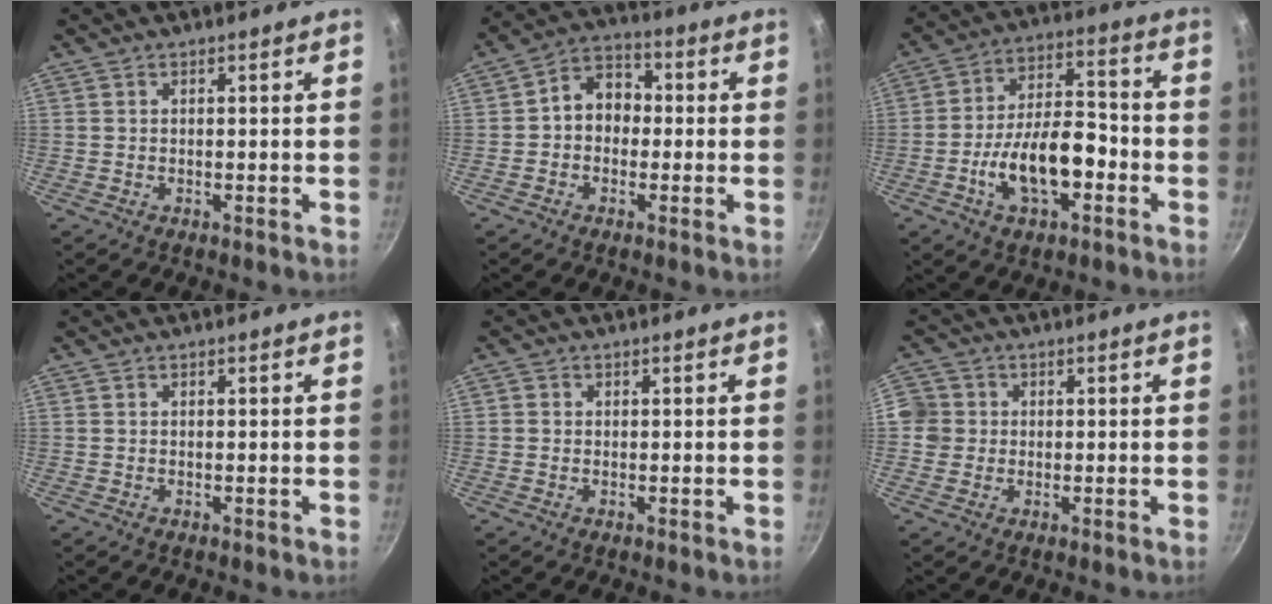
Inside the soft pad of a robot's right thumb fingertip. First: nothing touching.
{"total": 7.8, "force": [-0.2, 6.3, 4.7], "torque": [-0.034, 0.025, -0.021]}
{"total": 14.3, "force": [-4.9, 7.4, 11.3], "torque": [-0.171, 0.050, -0.086]}
{"total": 0.0}
{"total": 0.8, "force": [0.0, 0.8, 0.2], "torque": [-0.001, 0.001, -0.004]}
{"total": 4.8, "force": [0.0, 4.7, 1.1], "torque": [0.011, 0.005, -0.011]}